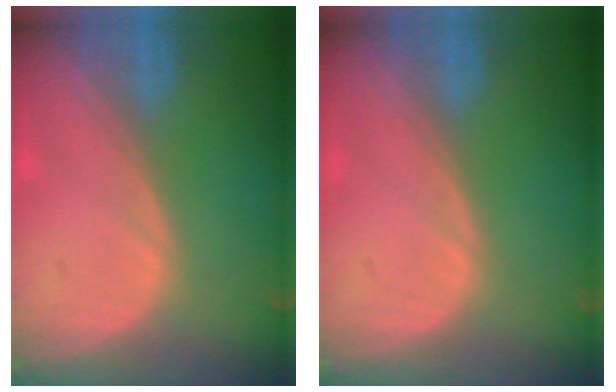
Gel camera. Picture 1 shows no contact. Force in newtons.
{"total": 0.0}